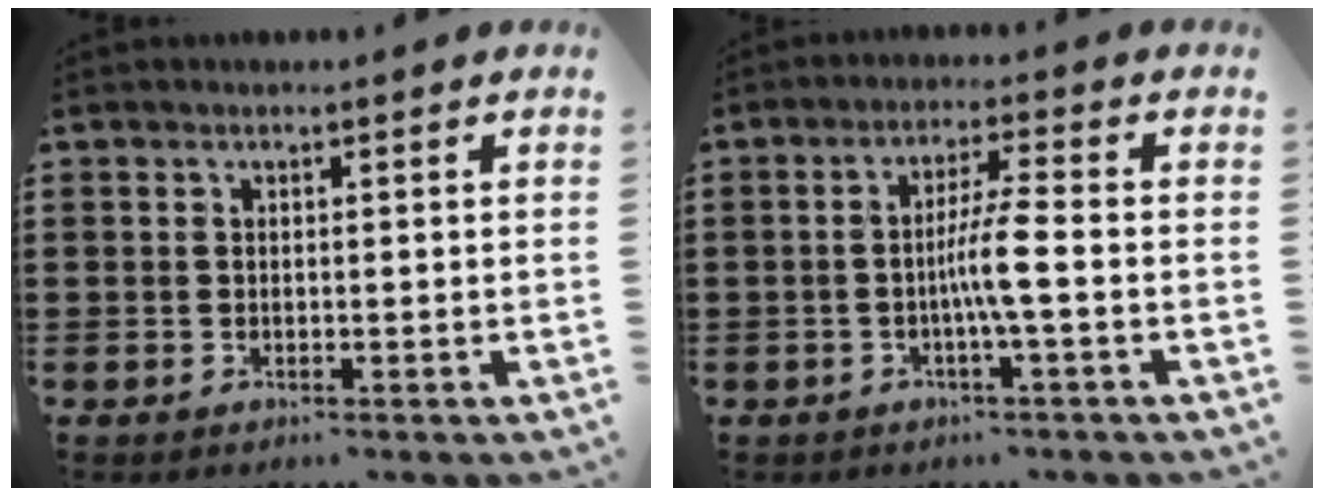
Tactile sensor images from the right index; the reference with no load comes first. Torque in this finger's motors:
{"motor_torque": [1.45, 0.69, 0.34, 0.06]}